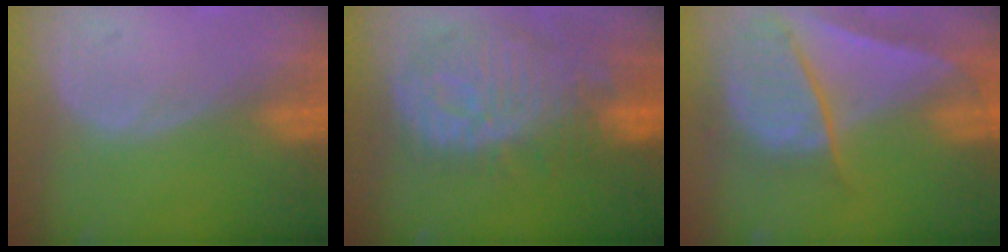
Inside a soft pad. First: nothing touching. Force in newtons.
{"total": 12.5, "press": 11.1, "slide": 5.6}
{"total": 9.4, "press": 8.1, "slide": 4.8}